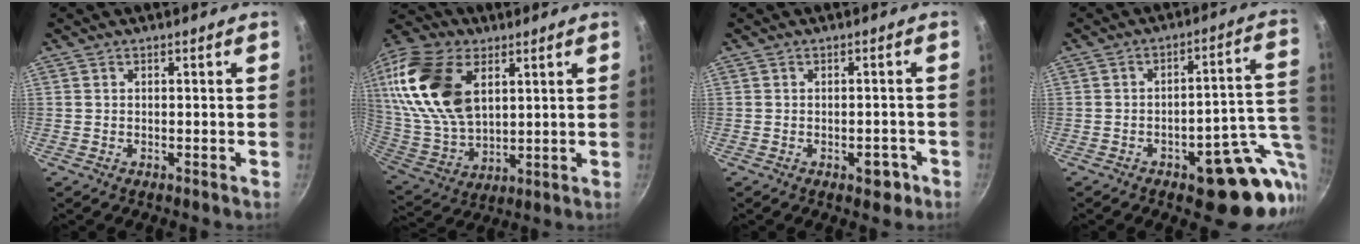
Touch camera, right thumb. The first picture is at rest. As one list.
[{"total": 23.5, "force": [8.0, 14.3, 16.8], "torque": [-0.330, -0.020, 0.156]}, {"total": 3.4, "force": [-1.7, 1.9, 2.3], "torque": [-0.010, 0.017, -0.016]}, {"total": 17.3, "force": [-5.5, 7.8, 14.5], "torque": [-0.113, 0.032, -0.064]}]